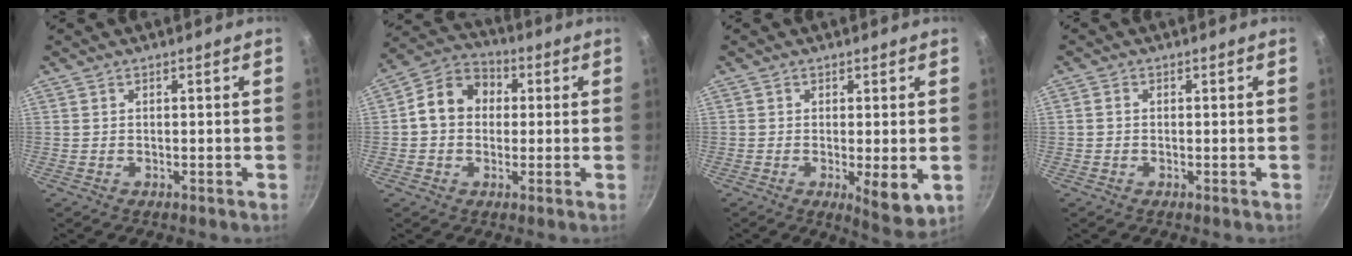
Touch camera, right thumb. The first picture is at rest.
{"total": 10.2, "force": [0.9, 8.4, 5.7], "torque": [-0.062, 0.026, -0.008]}
{"total": 6.8, "force": [-1.0, 2.2, 6.3], "torque": [-0.082, -0.016, -0.009]}
{"total": 1.0, "force": [-0.2, 0.8, 0.4], "torque": [-0.008, 0.004, -0.005]}